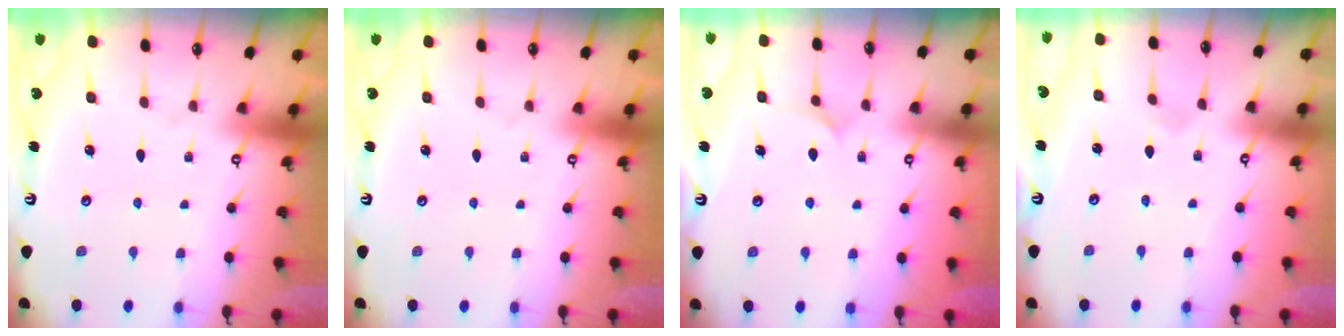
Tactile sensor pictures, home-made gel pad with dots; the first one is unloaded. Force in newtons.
{"total": 0.0}
{"total": 6.0, "press": 5.9, "slide": 0.6}
{"total": 0.7, "press": 0.7, "slide": 0.1}